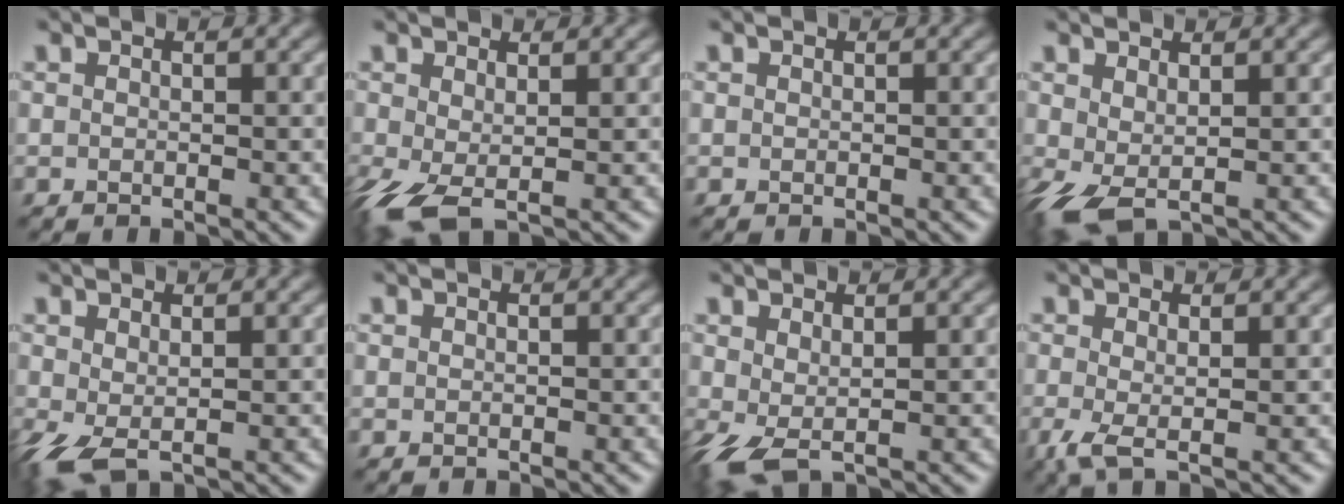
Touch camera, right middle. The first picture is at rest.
{"total": 3.9, "force": [-0.9, 1.7, 3.4], "torque": [-0.087, -0.006, -0.021]}
{"total": 0.0}
{"total": 3.3, "force": [-0.2, 1.6, 2.9], "torque": [-0.077, -0.003, -0.004]}
{"total": 2.9, "force": [-0.4, 1.2, 2.6], "torque": [-0.068, -0.003, -0.010]}
{"total": 0.0}
{"total": 3.0, "force": [-0.1, 1.2, 2.7], "torque": [-0.070, -0.004, -0.002]}
{"total": 2.2, "force": [-0.4, 0.5, 2.2], "torque": [-0.053, -0.009, -0.011]}